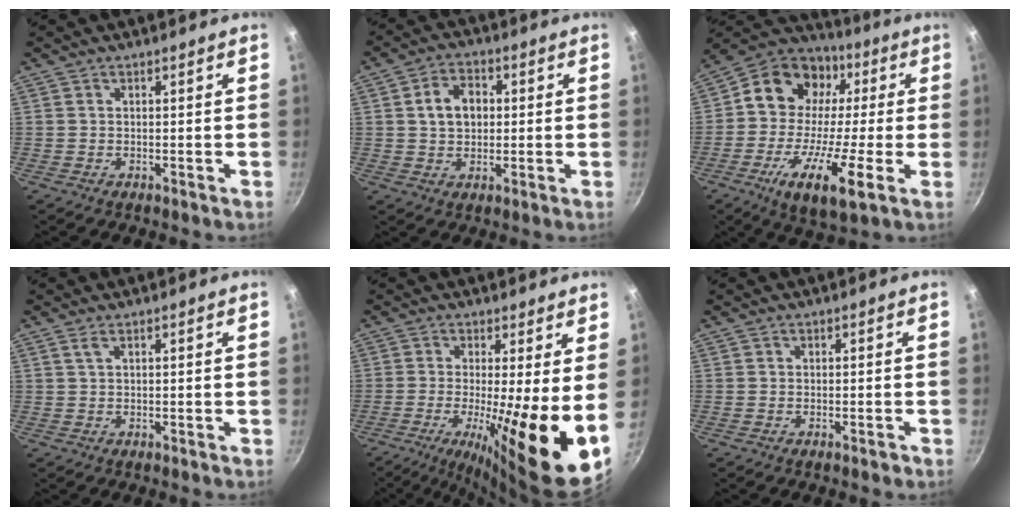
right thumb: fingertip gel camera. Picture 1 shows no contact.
{"total": 7.4, "force": [1.0, 5.5, 4.8], "torque": [-0.060, 0.010, 0.012]}
{"total": 20.1, "force": [-1.7, 12.8, 15.4], "torque": [-0.236, 0.038, -0.045]}
{"total": 1.2, "force": [0.6, 0.4, 0.9], "torque": [-0.019, 0.001, 0.014]}
{"total": 15.5, "force": [-1.9, 2.7, 15.1], "torque": [-0.235, -0.024, -0.031]}
{"total": 1.0, "force": [-0.6, 0.4, 0.7], "torque": [-0.009, 0.005, -0.011]}